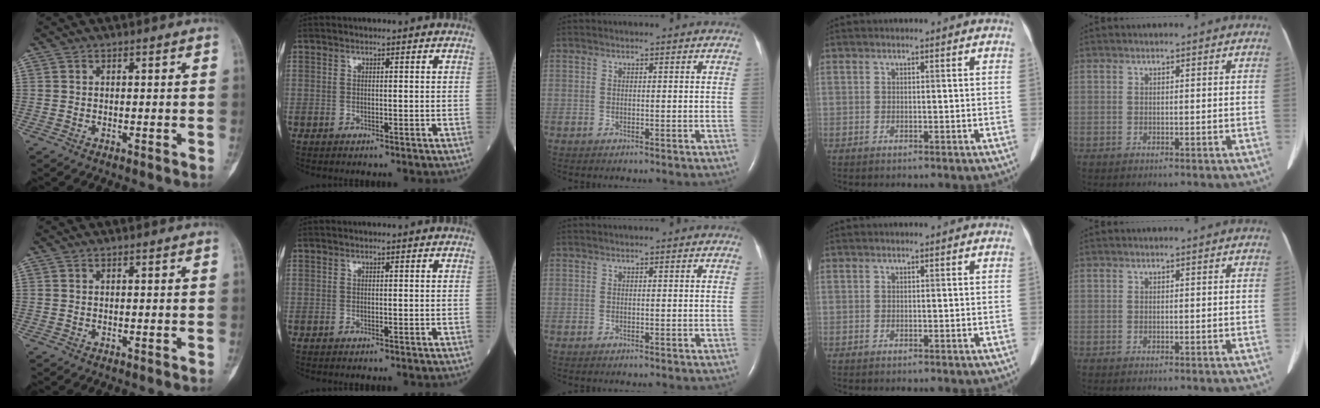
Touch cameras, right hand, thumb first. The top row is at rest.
{}